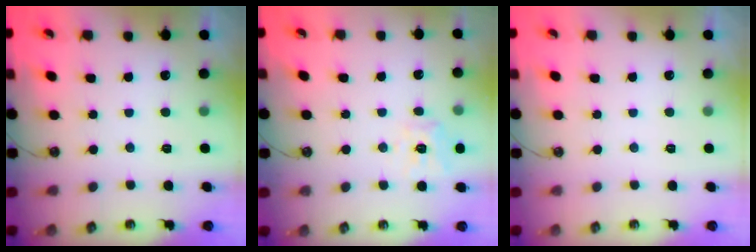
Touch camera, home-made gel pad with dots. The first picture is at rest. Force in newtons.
{"total": 10.8, "press": 10.7, "slide": 1.3}
{"total": 0.0}